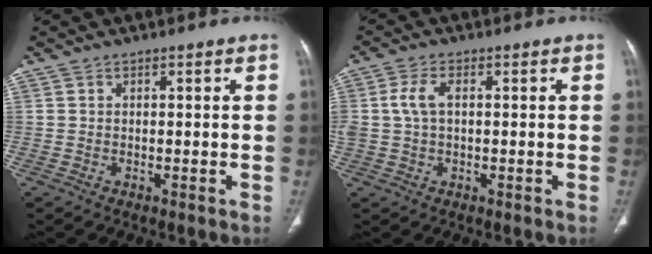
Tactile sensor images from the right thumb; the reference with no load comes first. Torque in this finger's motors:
{"motor_torque": [1.38, 1.45, 2.77, 0.00, 0.92]}